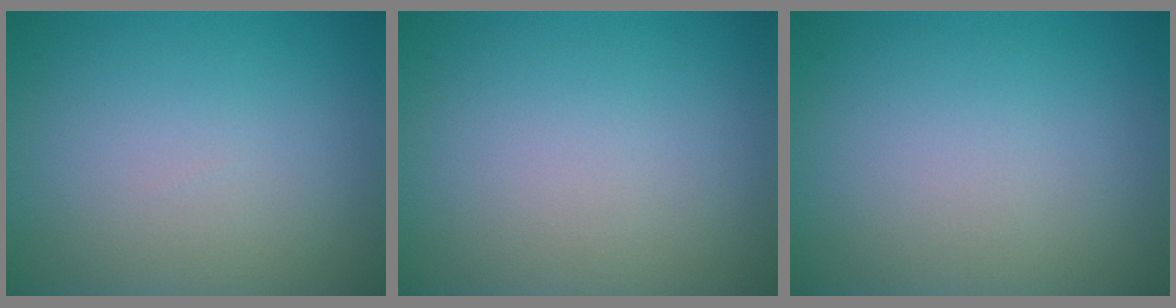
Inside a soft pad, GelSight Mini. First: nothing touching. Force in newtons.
{"total": 0.0}
{"total": 0.0}